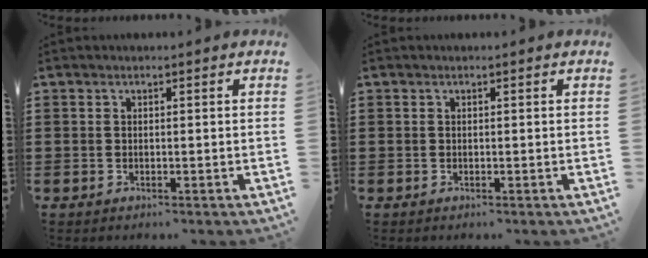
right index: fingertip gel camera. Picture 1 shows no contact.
{"total": 0.0}